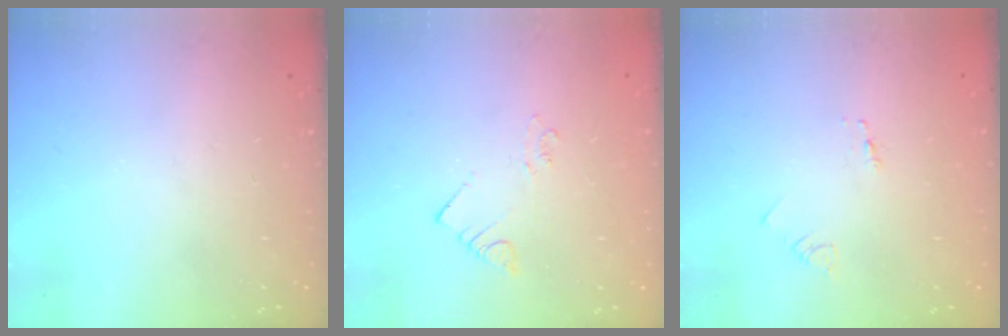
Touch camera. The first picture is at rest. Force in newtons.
{"total": 1.9, "press": 1.9, "slide": 0.3}
{"total": 1.7, "press": 1.7, "slide": 0.2}